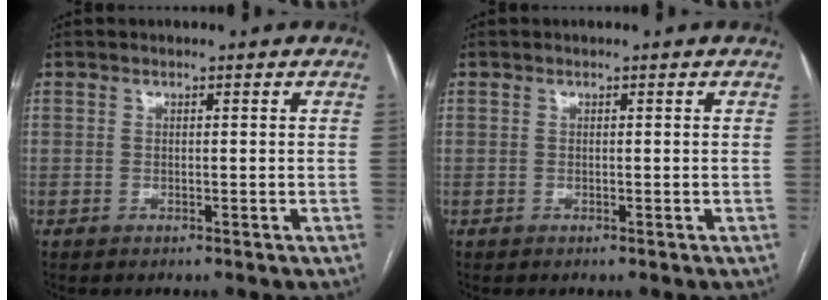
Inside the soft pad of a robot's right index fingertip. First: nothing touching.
{"total": 0.0}